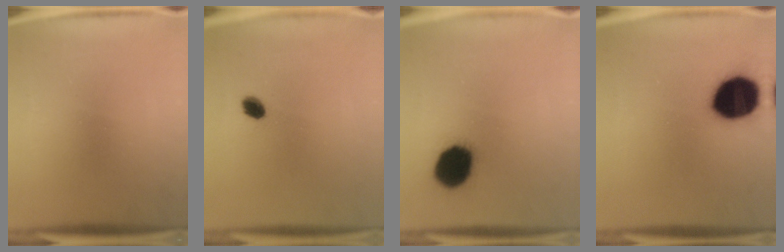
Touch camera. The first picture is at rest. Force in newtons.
{"total": 2.9}
{"total": 14.1}
{"total": 18.7}